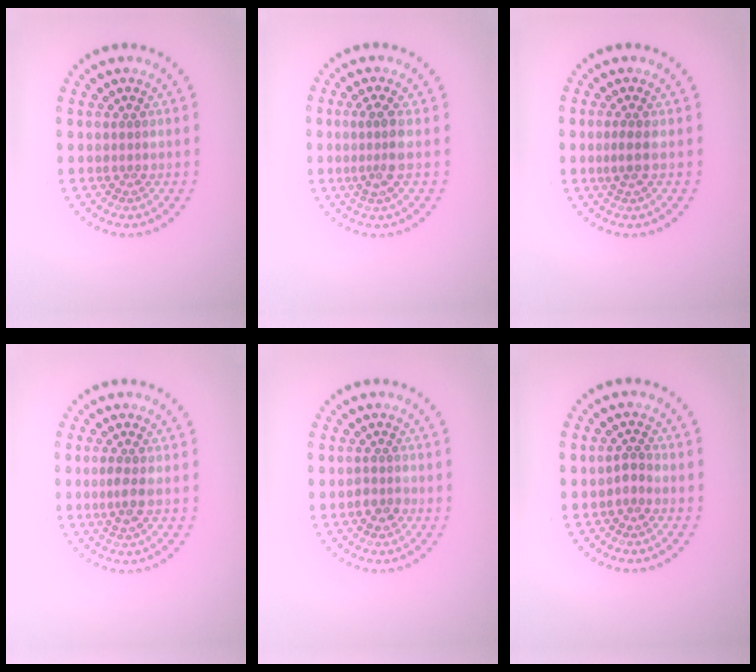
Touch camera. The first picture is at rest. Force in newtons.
{"total": 2.3, "press": 1.8, "slide": 1.5}
{"total": 1.4, "press": 1.2, "slide": 0.8}
{"total": 1.5, "press": 1.2, "slide": 0.8}
{"total": 1.3, "press": 1.2, "slide": 0.6}
{"total": 0.8, "press": 0.7, "slide": 0.4}